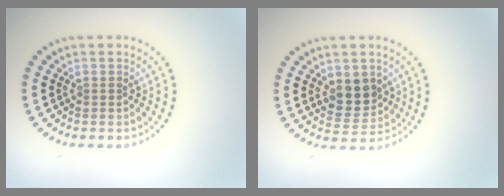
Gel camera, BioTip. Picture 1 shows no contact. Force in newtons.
{"total": 3.5, "press": 3.4, "slide": 0.9}